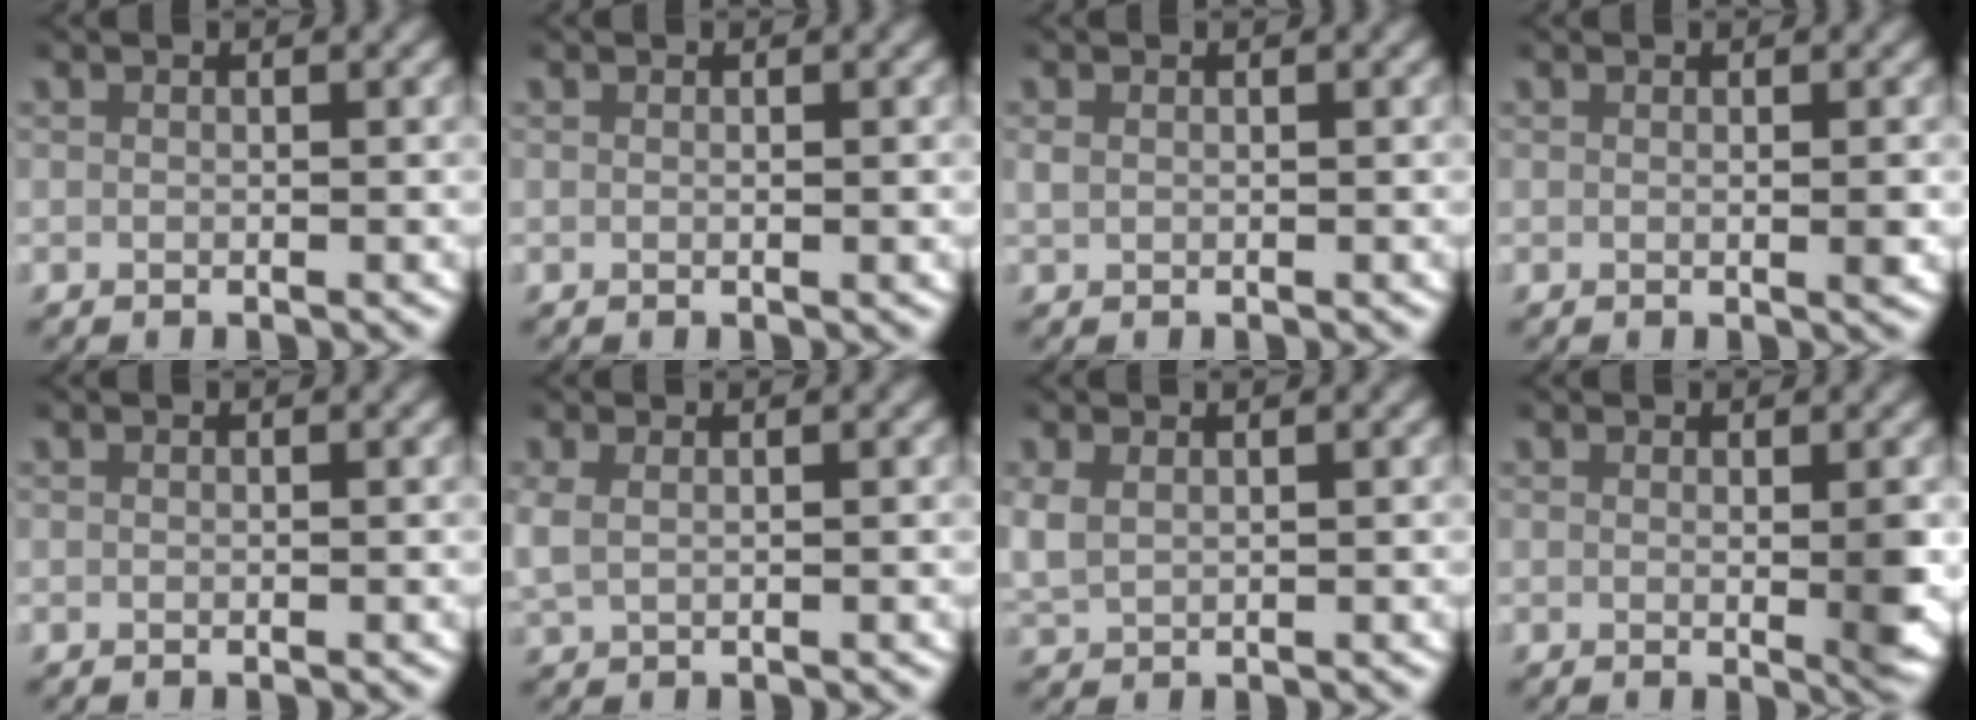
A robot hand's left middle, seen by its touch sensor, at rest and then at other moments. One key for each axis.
{"total": 0.0}
{"total": 0.7, "fx": 0.2, "fy": 0.5, "fz": 0.4, "tx": -0.013, "ty": 0.001, "tz": 0.005}
{"total": 0.8, "fx": 0.1, "fy": 0.0, "fz": 0.8, "tx": -0.009, "ty": -0.004, "tz": 0.001}
{"total": 0.0}
{"total": 2.4, "fx": 0.5, "fy": 1.6, "fz": 1.6, "tx": -0.052, "ty": -0.001, "tz": 0.014}
{"total": 2.9, "fx": 0.8, "fy": 2.2, "fz": 1.6, "tx": -0.049, "ty": -0.004, "tz": 0.022}
{"total": 2.2, "fx": 0.2, "fy": 0.3, "fz": 2.2, "tx": -0.031, "ty": -0.012, "tz": 0.004}